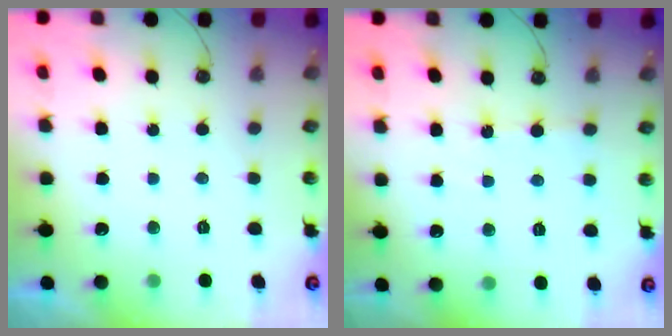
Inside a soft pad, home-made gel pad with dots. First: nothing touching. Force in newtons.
{"total": 2.4, "press": 2.3, "slide": 0.3}